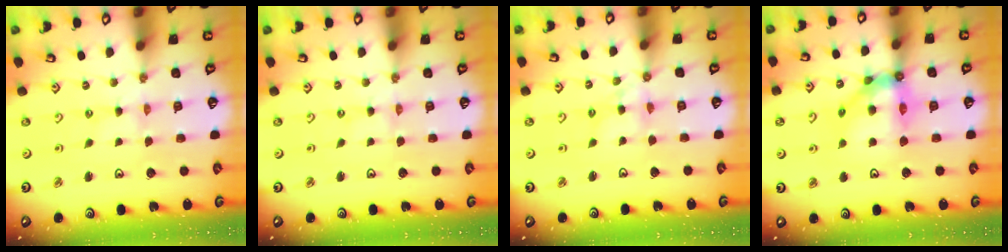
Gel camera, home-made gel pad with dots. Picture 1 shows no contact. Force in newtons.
{"total": 0.0}
{"total": 5.9, "press": 5.9, "slide": 0.7}
{"total": 13.0, "press": 12.9, "slide": 1.5}